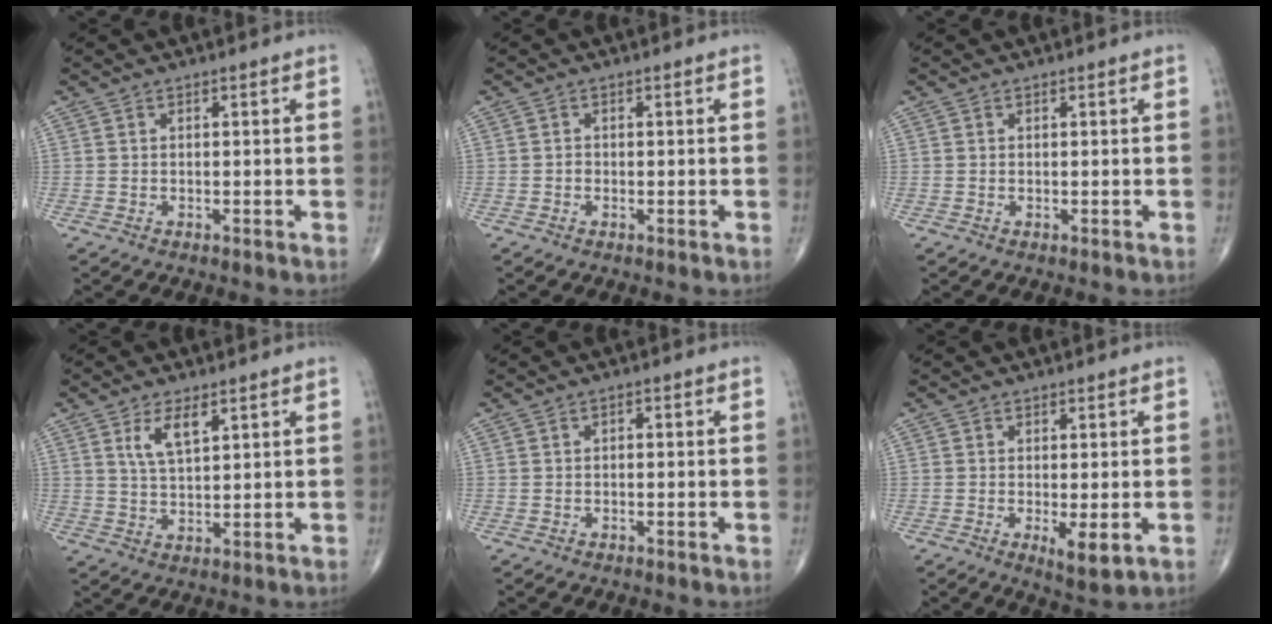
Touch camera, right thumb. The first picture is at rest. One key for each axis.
{"total": 0.6, "fx": -0.2, "fy": 0.5, "fz": 0.3, "tx": -0.004, "ty": 0.001, "tz": -0.005}
{"total": 0.0}
{"total": 5.6, "fx": 2.8, "fy": 2.2, "fz": 4.3, "tx": -0.078, "ty": -0.014, "tz": 0.057}
{"total": 0.6, "fx": -0.2, "fy": 0.4, "fz": 0.4, "tx": 0.002, "ty": 0.005, "tz": -0.009}
{"total": 4.5, "fx": -1.0, "fy": 1.4, "fz": 4.1, "tx": -0.068, "ty": -0.015, "tz": -0.014}